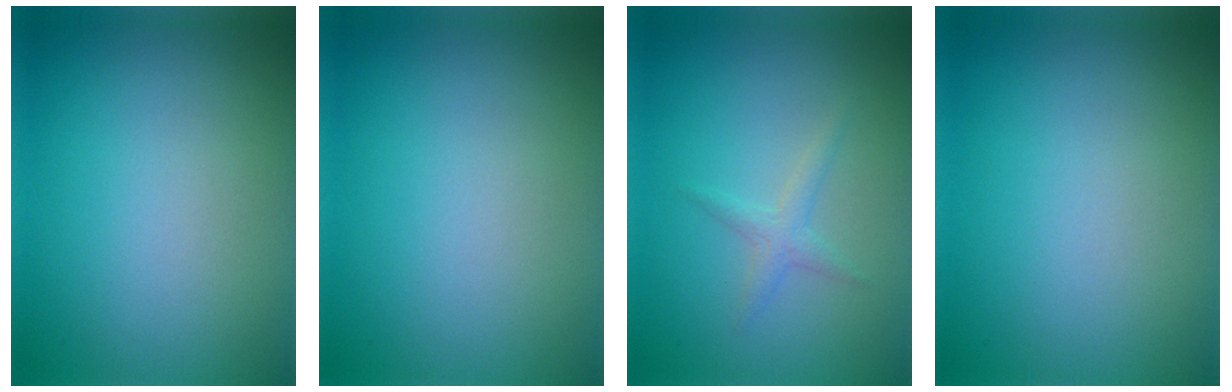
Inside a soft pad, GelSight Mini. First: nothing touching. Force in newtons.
{"total": 0.0}
{"total": 1.3, "press": 1.3, "slide": 0.0}
{"total": 0.0}